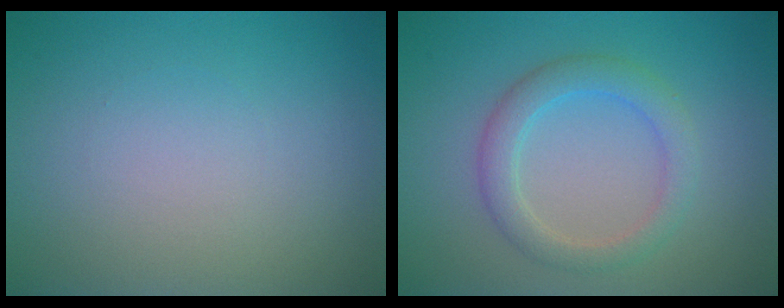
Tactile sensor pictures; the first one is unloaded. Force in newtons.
{"total": 3.0, "press": 3.0, "slide": 0.3}